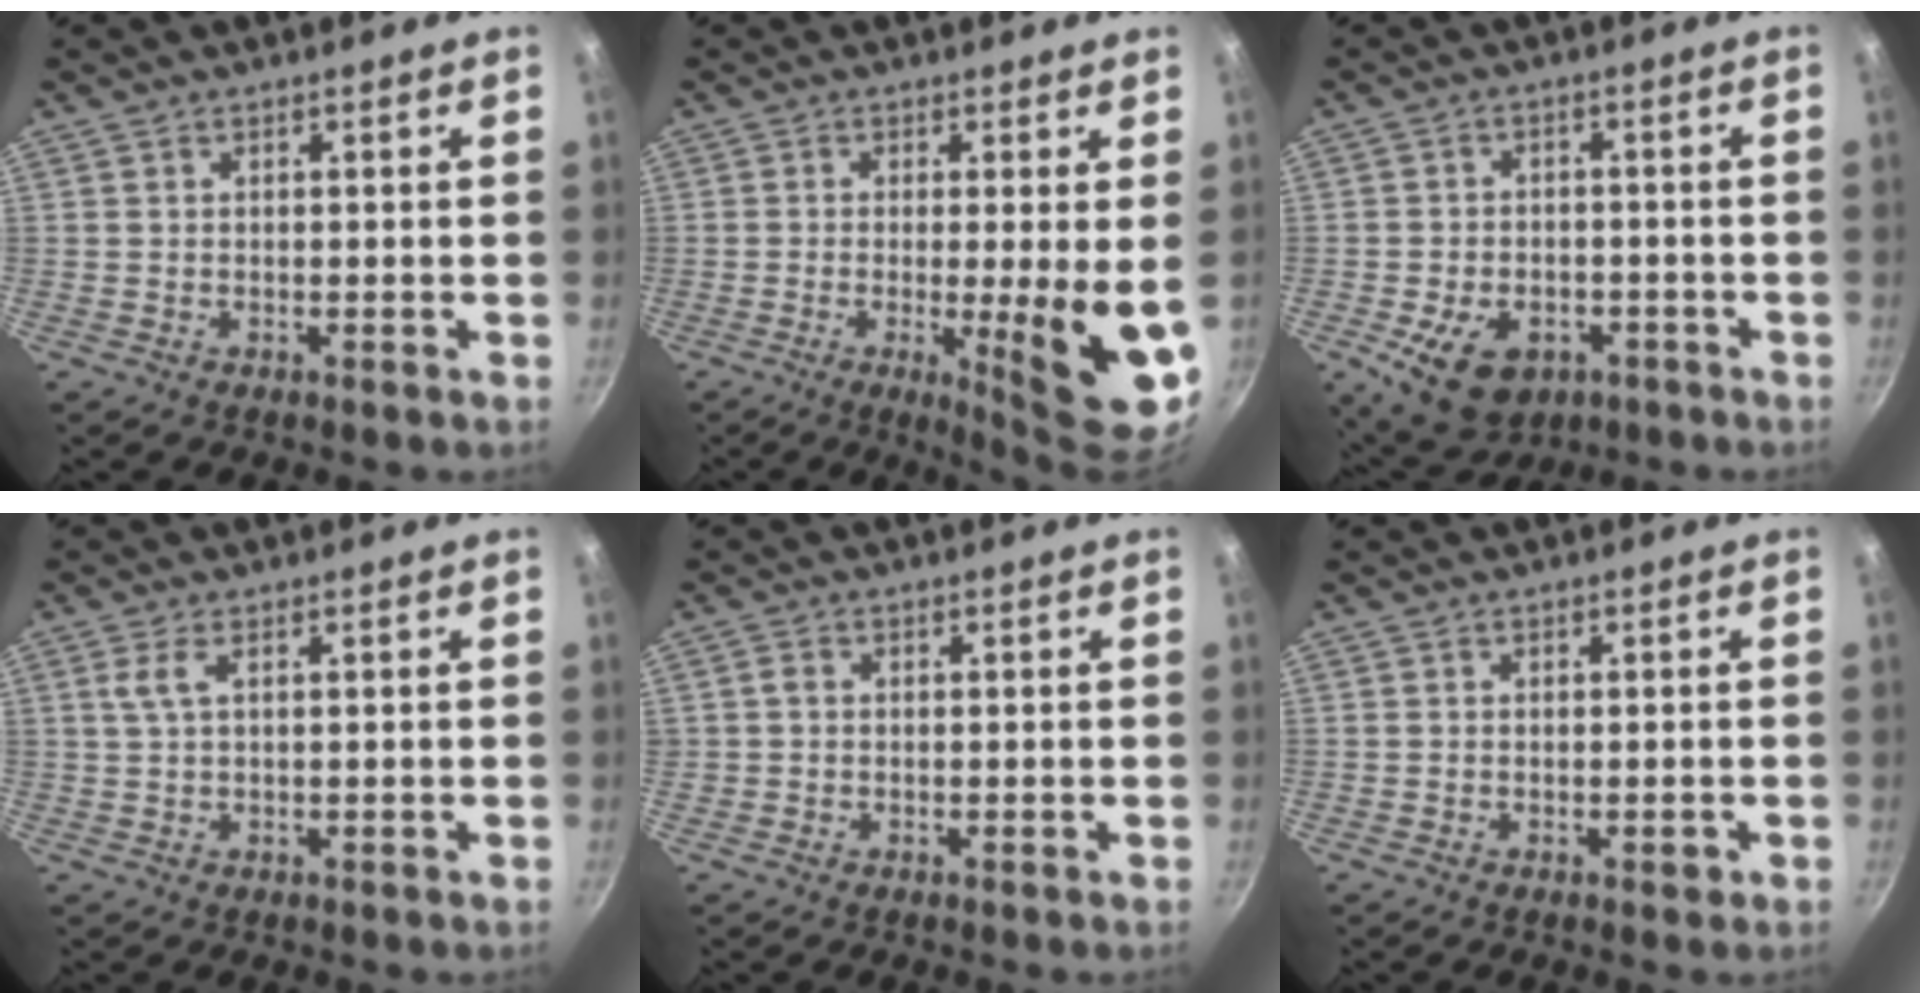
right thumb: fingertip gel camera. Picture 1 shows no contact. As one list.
[{"total": 10.8, "force": [-1.5, 1.6, 10.6], "torque": [-0.146, -0.016, -0.015]}, {"total": 11.4, "force": [-4.5, 7.8, 6.9], "torque": [-0.098, 0.013, -0.059]}, {"total": 2.6, "force": [0.9, 0.8, 2.3], "torque": [-0.055, 0.003, 0.020]}, {"total": 1.3, "force": [0.0, 1.1, 0.6], "torque": [-0.009, 0.009, -0.001]}, {"total": 1.1, "force": [-0.5, 0.5, 0.9], "torque": [-0.012, 0.002, -0.008]}]